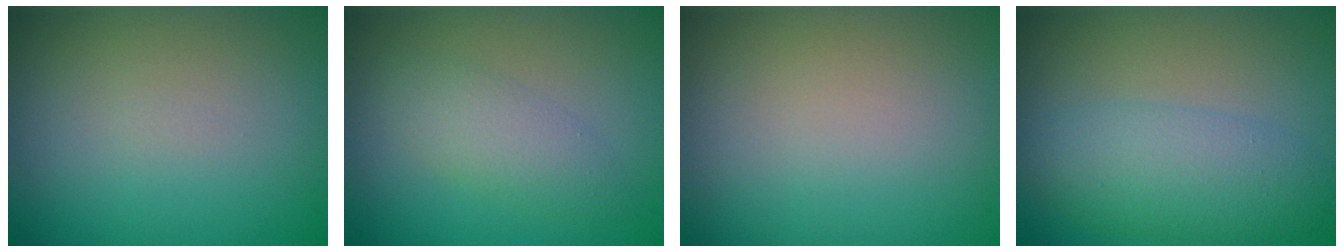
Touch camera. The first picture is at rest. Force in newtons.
{"total": 2.7, "press": 2.7, "slide": 0.0}
{"total": 0.0}
{"total": 4.7, "press": 4.7, "slide": 0.1}